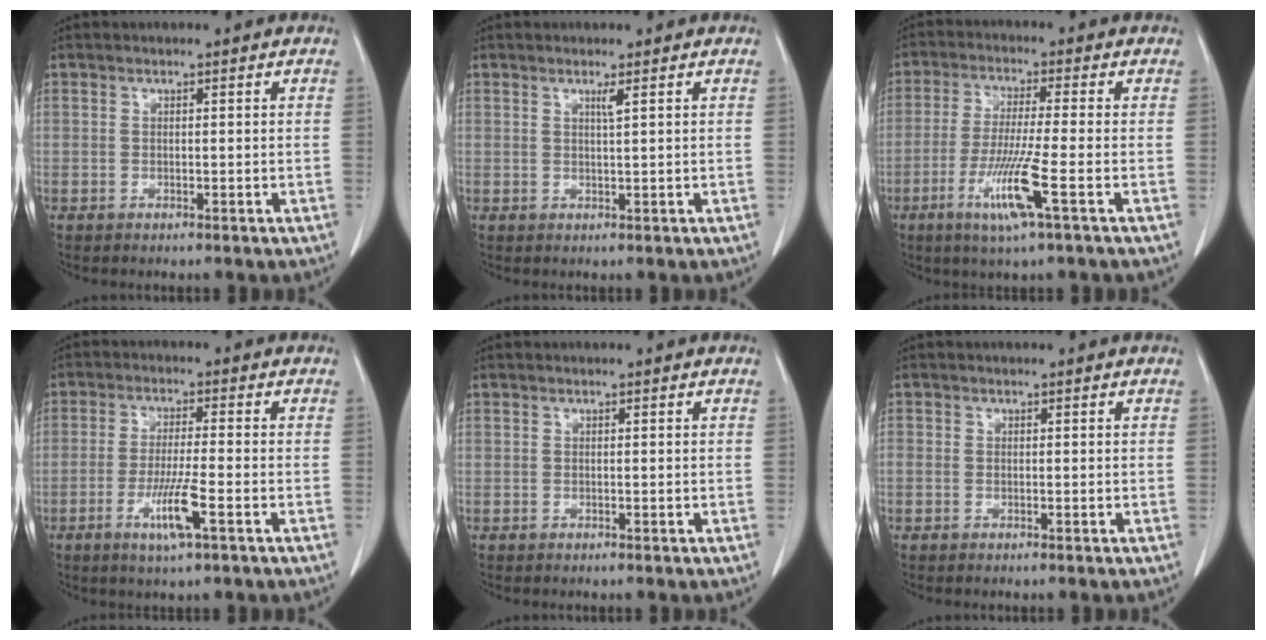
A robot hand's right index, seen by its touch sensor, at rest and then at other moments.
{"total": 1.2, "force": [0.7, -0.3, 1.0], "torque": [-0.019, -0.005, 0.013]}
{"total": 9.0, "force": [-3.6, -0.7, 8.2], "torque": [-0.163, -0.023, -0.072]}
{"total": 6.8, "force": [-2.9, 0.0, 6.2], "torque": [-0.118, -0.014, -0.054]}
{"total": 0.0}
{"total": 0.7, "force": [-0.2, 0.5, 0.4], "torque": [-0.010, 0.003, -0.005]}